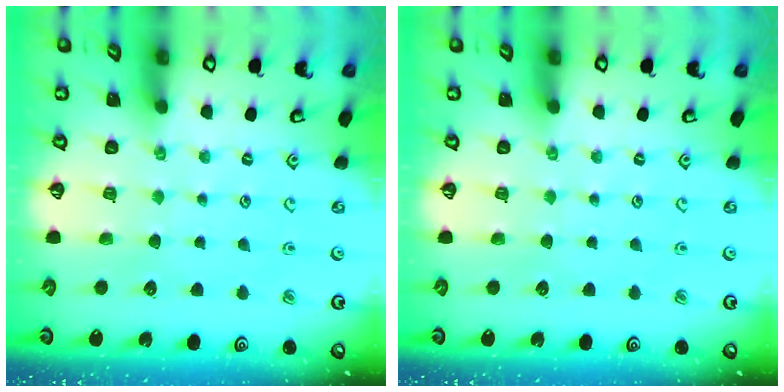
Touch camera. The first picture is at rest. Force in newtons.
{"total": 0.0}